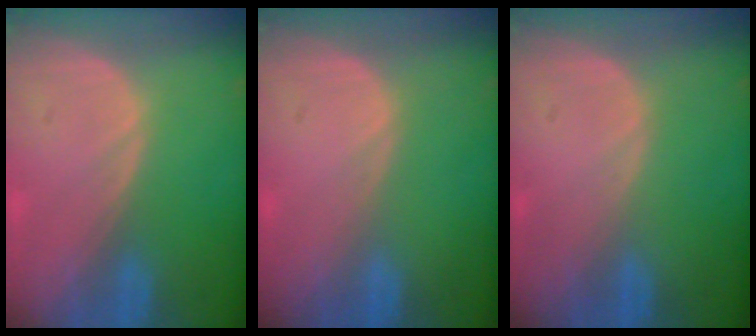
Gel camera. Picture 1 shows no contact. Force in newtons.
{"total": 0.0}
{"total": 0.0}